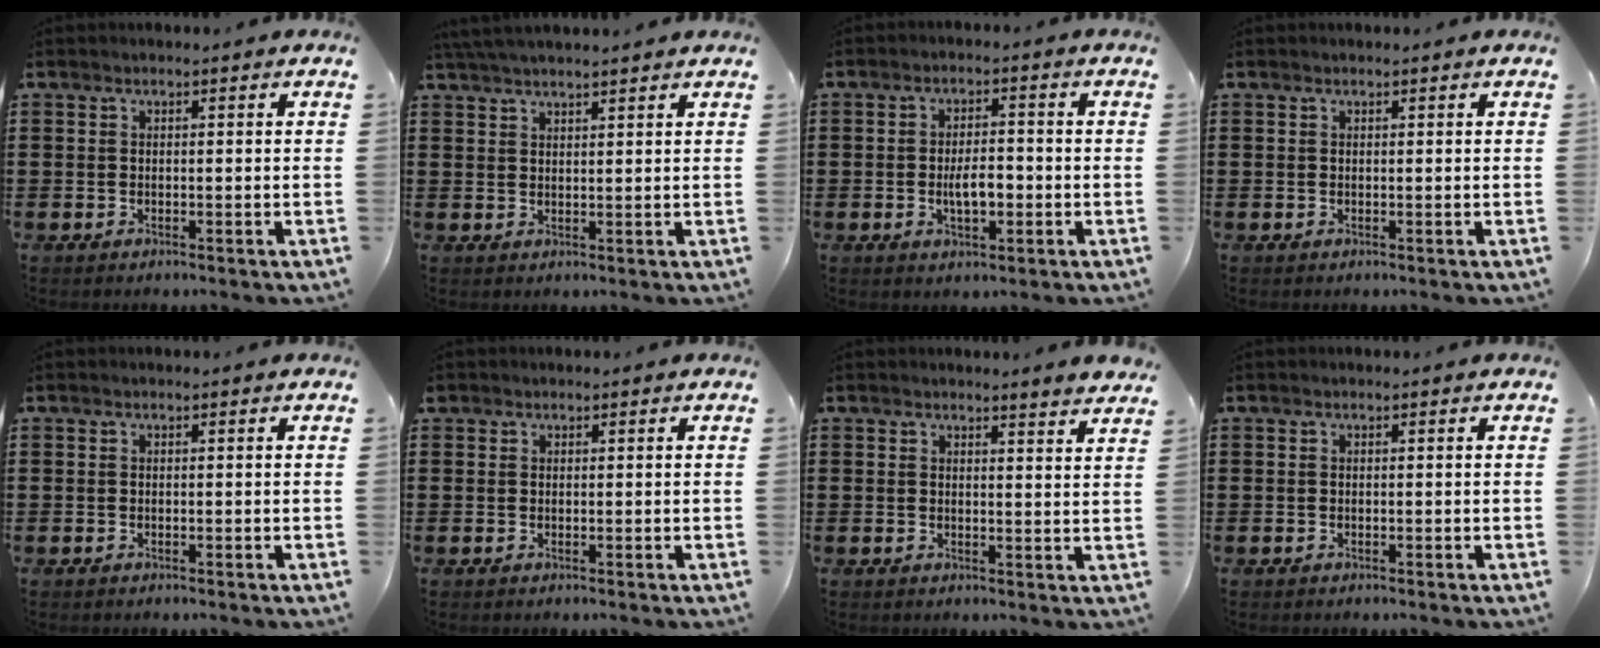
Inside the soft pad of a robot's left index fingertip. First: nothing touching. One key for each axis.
{"total": 3.0, "fx": 2.8, "fy": -0.1, "fz": 0.8, "tx": -0.023, "ty": -0.002, "tz": 0.055}
{"total": 4.6, "fx": -0.8, "fy": 1.9, "fz": 4.1, "tx": -0.065, "ty": 0.003, "tz": -0.018}
{"total": 0.0}
{"total": 0.0}
{"total": 0.6, "fx": 0.4, "fy": 0.4, "fz": 0.1, "tx": -0.004, "ty": 0.003, "tz": 0.009}
{"total": 2.5, "fx": 2.5, "fy": -0.4, "fz": 0.4, "tx": -0.007, "ty": -0.012, "tz": 0.045}
{"total": 0.0}